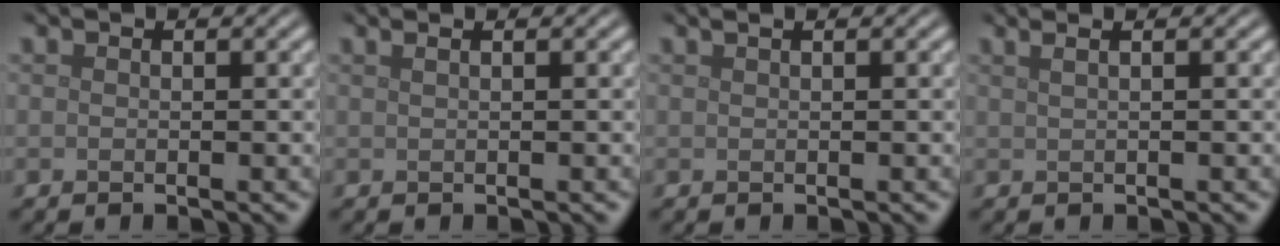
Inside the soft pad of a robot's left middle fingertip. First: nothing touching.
{"total": 2.1, "force": [1.2, 1.1, 1.4], "torque": [-0.003, 0.005, -0.008]}
{"total": 1.5, "force": [0.9, 0.6, 1.0], "torque": [-0.005, -0.001, 0.000]}
{"total": 4.1, "force": [2.2, 2.2, 2.8], "torque": [-0.020, 0.033, -0.002]}